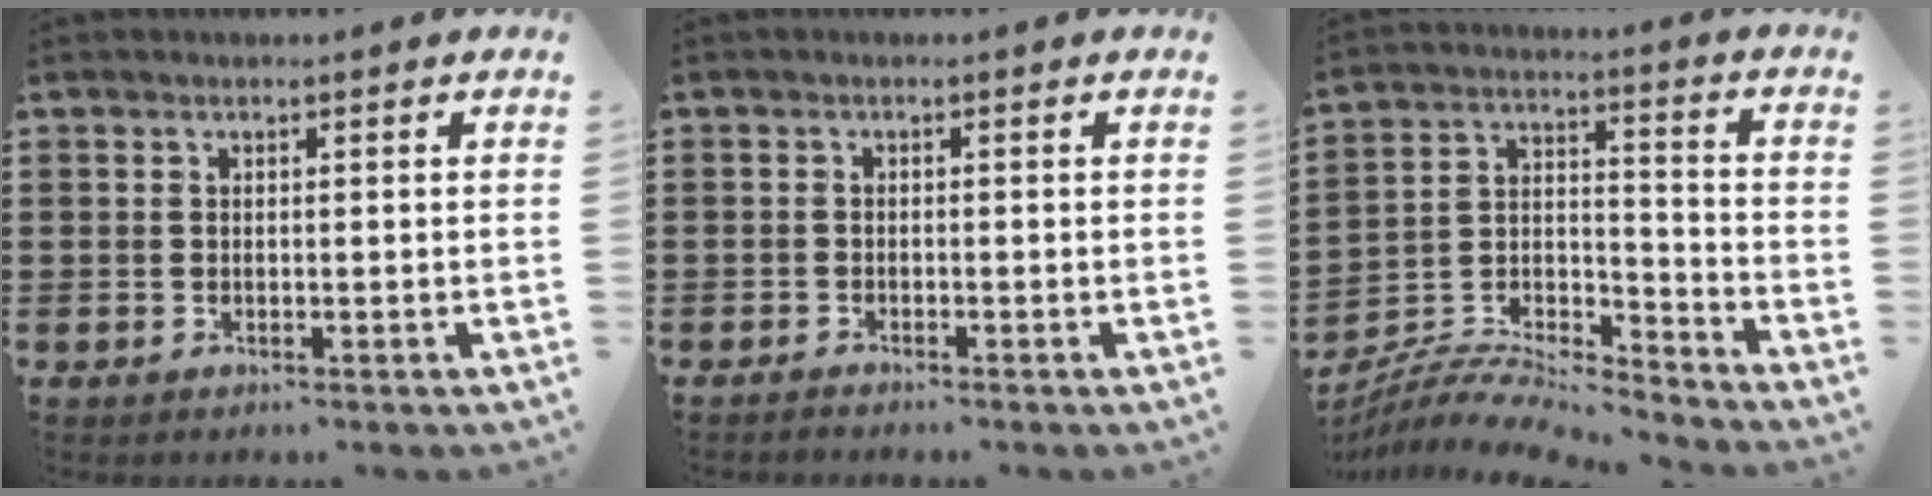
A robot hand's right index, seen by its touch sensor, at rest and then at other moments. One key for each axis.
{"total": 1.0, "fx": -1.0, "fy": -0.1, "fz": 0.0, "tx": -0.003, "ty": -0.001, "tz": -0.019}
{"total": 7.7, "fx": -7.4, "fy": 1.2, "fz": 1.8, "tx": -0.036, "ty": 0.003, "tz": -0.147}